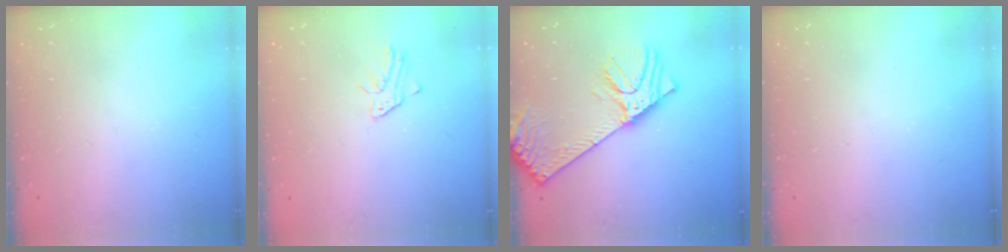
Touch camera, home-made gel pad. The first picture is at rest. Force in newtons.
{"total": 2.1, "press": 2.1, "slide": 0.1}
{"total": 13.1, "press": 12.8, "slide": 3.0}
{"total": 0.0}